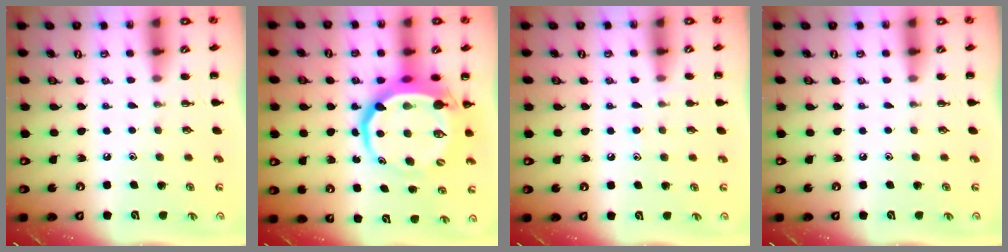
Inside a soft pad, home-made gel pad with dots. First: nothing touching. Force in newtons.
{"total": 13.2, "press": 12.7, "slide": 3.3}
{"total": 5.7, "press": 5.3, "slide": 2.1}
{"total": 0.0}